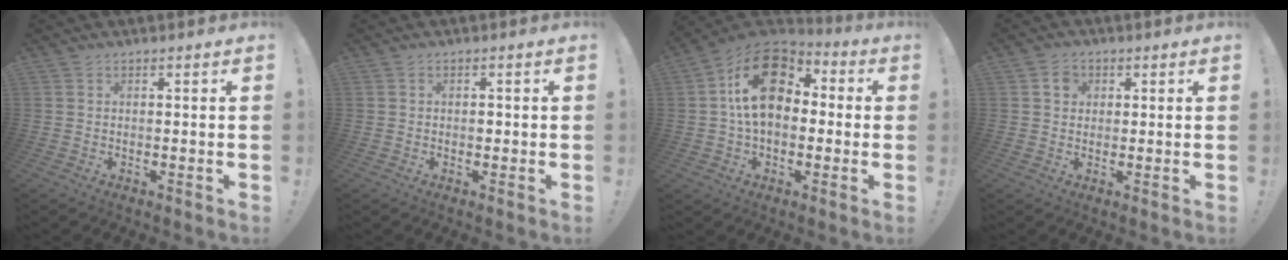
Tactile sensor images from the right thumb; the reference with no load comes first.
{"total": 1.0, "force": [-0.4, 0.8, 0.5], "torque": [-0.004, 0.000, -0.009]}
{"total": 19.1, "force": [3.6, 12.8, 13.7], "torque": [-0.218, 0.009, 0.062]}
{"total": 3.9, "force": [1.3, 3.4, 1.5], "torque": [-0.015, -0.001, 0.022]}